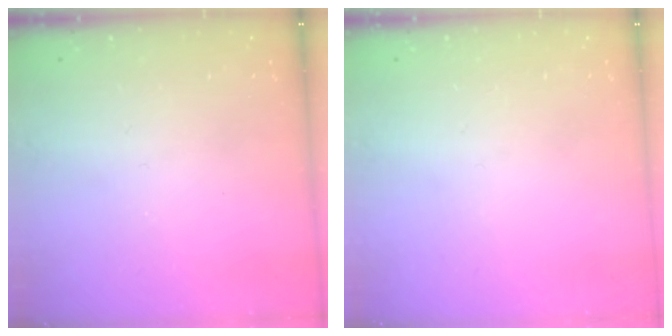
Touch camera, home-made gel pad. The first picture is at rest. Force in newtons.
{"total": 0.0}